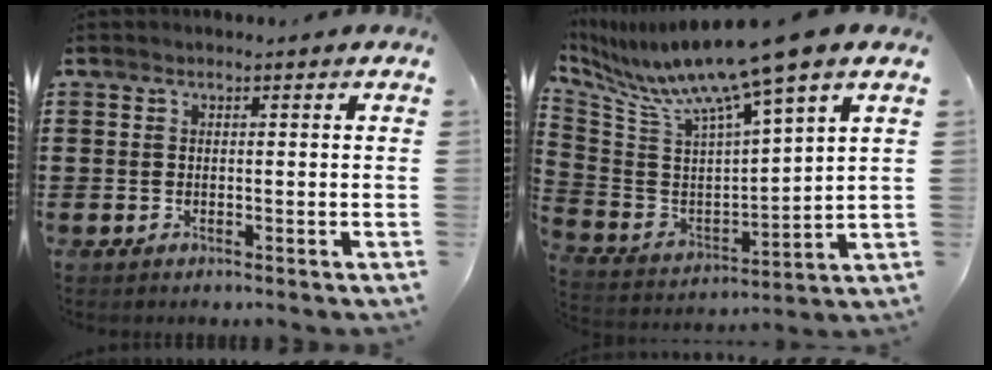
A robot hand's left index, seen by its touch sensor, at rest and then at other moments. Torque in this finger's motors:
{"motor_torque": [1.17, -0.97, 1.05, 0.21]}